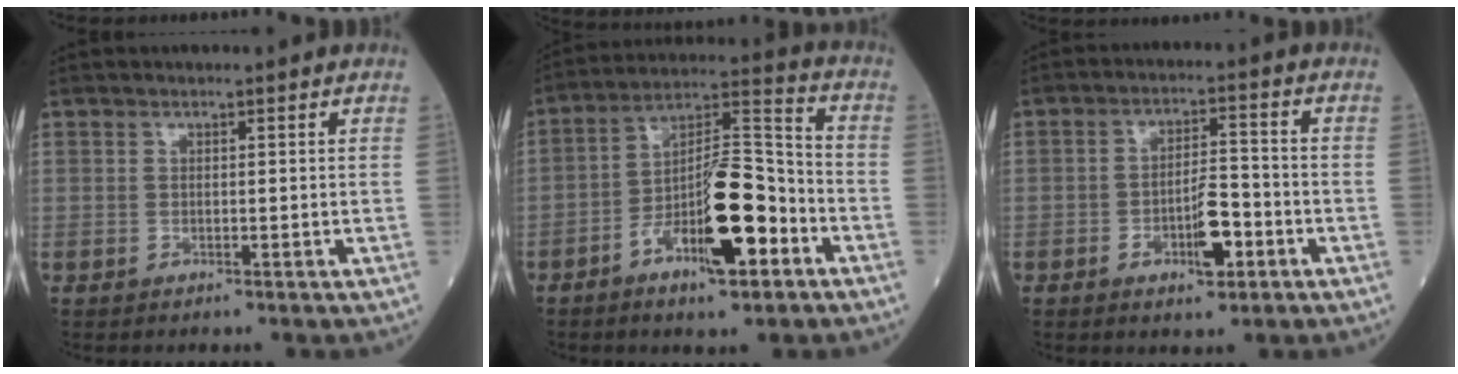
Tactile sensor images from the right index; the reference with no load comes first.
{"total": 14.7, "force": [-5.9, 3.6, 13.0], "torque": [-0.229, 0.009, -0.097]}
{"total": 6.7, "force": [-2.6, 2.1, 5.8], "torque": [-0.101, 0.006, -0.041]}